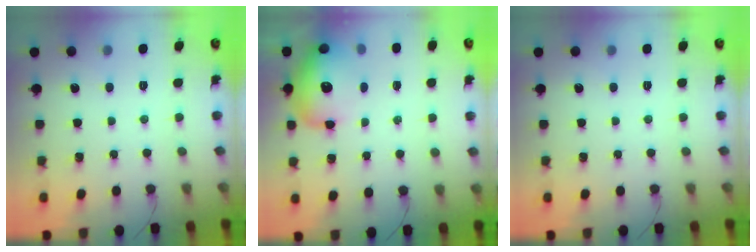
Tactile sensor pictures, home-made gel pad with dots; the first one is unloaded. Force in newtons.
{"total": 16.0, "press": 15.7, "slide": 3.0}
{"total": 0.0}